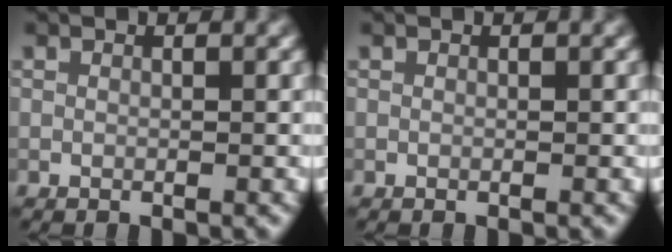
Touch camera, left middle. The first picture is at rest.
{"total": 0.0}